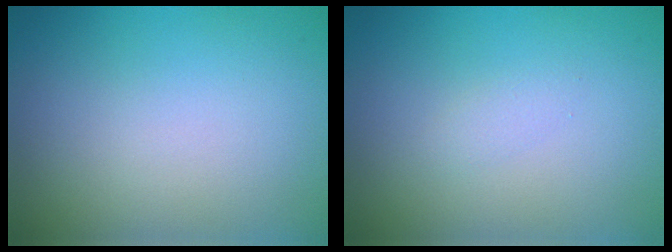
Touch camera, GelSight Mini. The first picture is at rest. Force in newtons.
{"total": 0.8, "press": 0.8, "slide": 0.1}